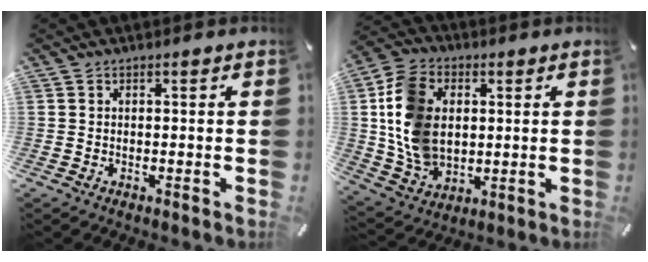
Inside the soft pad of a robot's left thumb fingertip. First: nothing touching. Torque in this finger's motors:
{"motor_torque": [0.78, 0.78, 1.35, -1.21, 0.59]}